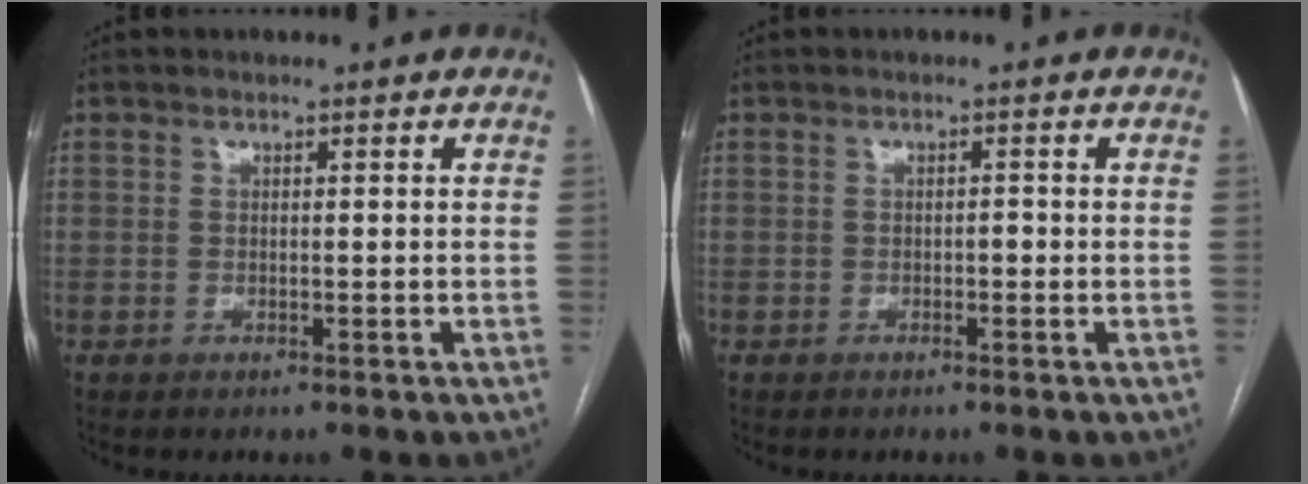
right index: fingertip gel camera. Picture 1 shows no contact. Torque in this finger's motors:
{"motor_torque": [0.10, 0.01, 0.06, 0.02]}